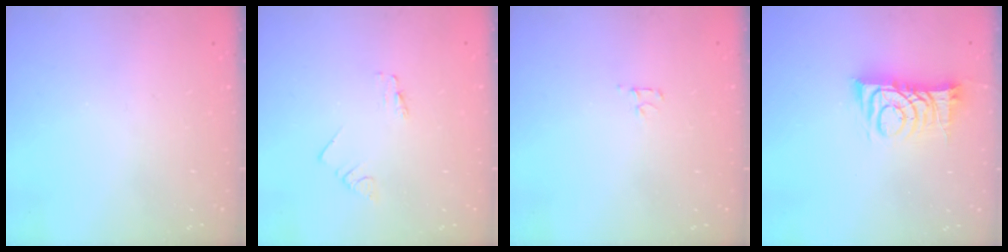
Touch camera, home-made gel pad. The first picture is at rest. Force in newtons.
{"total": 0.0}
{"total": 2.7, "press": 2.7, "slide": 0.3}
{"total": 9.2, "press": 9.2, "slide": 0.1}